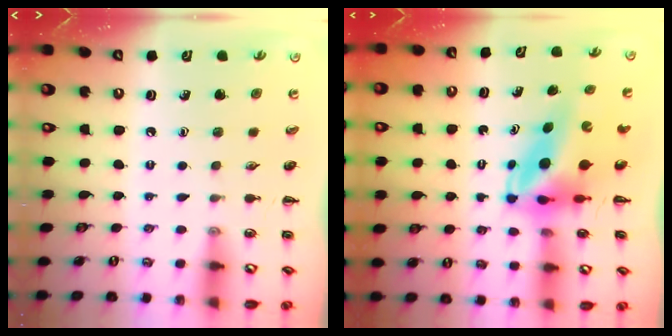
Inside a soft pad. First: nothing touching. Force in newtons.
{"total": 6.1, "press": 5.8, "slide": 2.0}